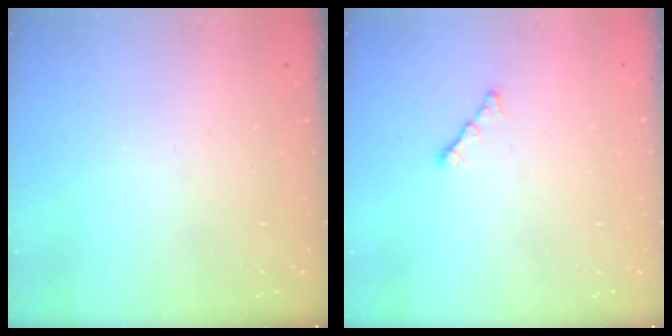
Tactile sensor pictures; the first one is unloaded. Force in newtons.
{"total": 2.3, "press": 2.2, "slide": 0.7}